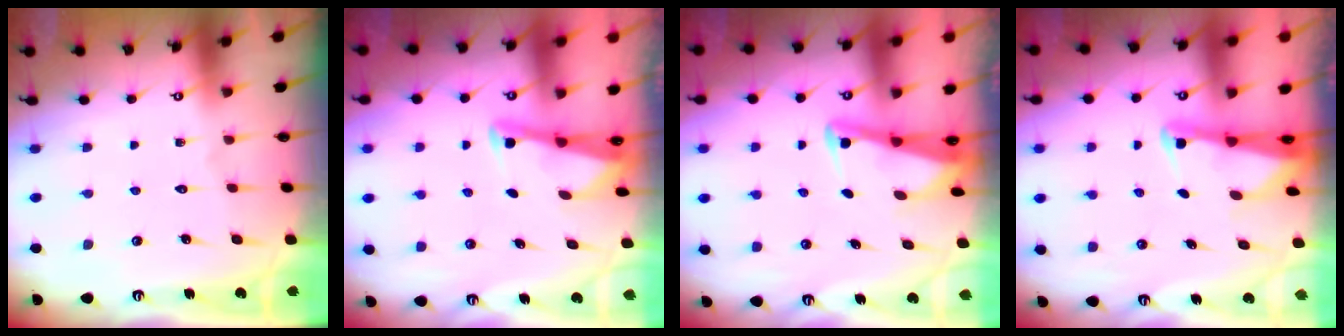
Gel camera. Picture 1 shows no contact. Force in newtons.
{"total": 2.6, "press": 2.6, "slide": 0.1}
{"total": 2.5, "press": 2.5, "slide": 0.2}
{"total": 2.6, "press": 2.6, "slide": 0.3}